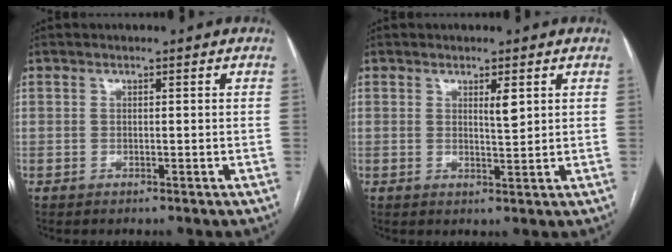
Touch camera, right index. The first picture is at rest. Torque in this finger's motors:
{"motor_torque": [0.03, 0.09, 0.02, 0.02]}